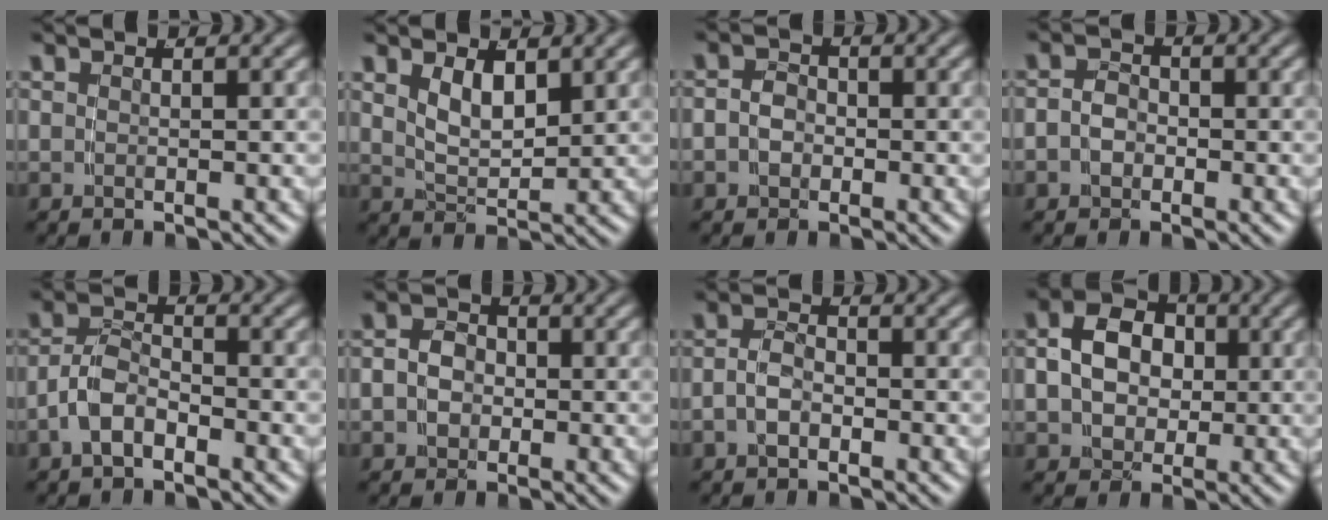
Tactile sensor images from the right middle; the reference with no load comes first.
{"total": 3.0, "force": [1.3, 1.3, 2.4], "torque": [-0.044, -0.013, 0.031]}
{"total": 2.8, "force": [-0.8, 2.5, 1.1], "torque": [-0.037, -0.016, -0.010]}
{"total": 2.7, "force": [-0.9, 2.2, 1.1], "torque": [-0.035, -0.015, -0.013]}
{"total": 3.7, "force": [-2.1, 2.3, 2.0], "torque": [-0.040, -0.007, -0.036]}
{"total": 4.2, "force": [-0.6, 3.7, 1.9], "torque": [-0.049, -0.019, -0.007]}
{"total": 2.4, "force": [-1.1, 1.5, 1.5], "torque": [-0.039, -0.009, -0.016]}
{"total": 7.9, "force": [0.6, 6.6, 4.2], "torque": [-0.092, -0.021, 0.013]}